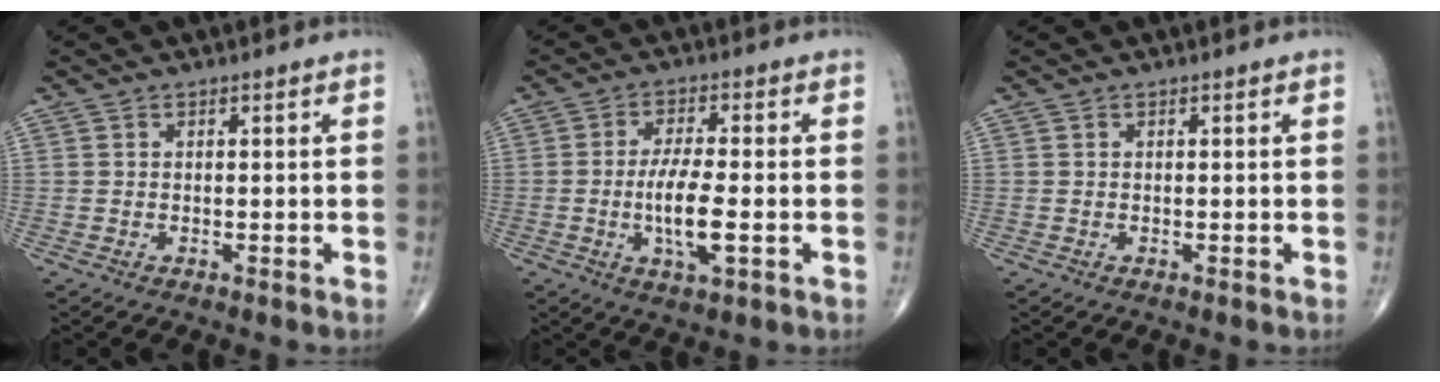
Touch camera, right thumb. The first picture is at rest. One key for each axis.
{"total": 8.5, "fx": -1.6, "fy": 2.4, "fz": 8.0, "tx": -0.153, "ty": 0.000, "tz": -0.031}
{"total": 0.0}